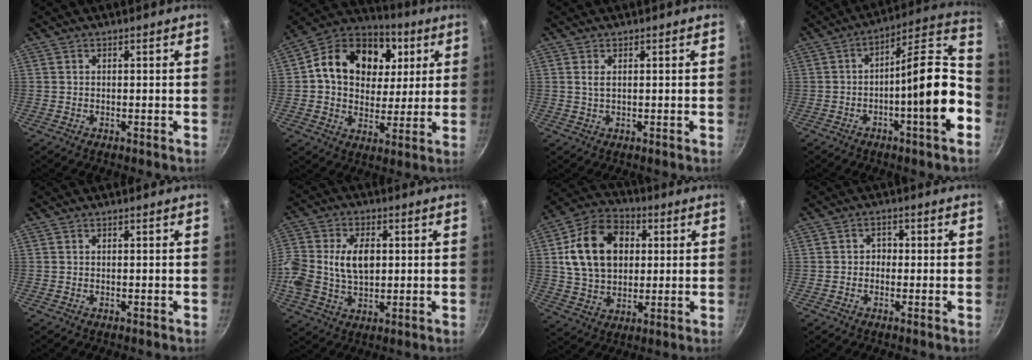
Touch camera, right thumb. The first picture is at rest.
{"total": 20.0, "force": [5.3, 15.2, 11.8], "torque": [-0.181, 0.009, 0.075]}
{"total": 1.4, "force": [0.5, 0.7, 1.2], "torque": [-0.024, -0.001, 0.009]}
{"total": 17.5, "force": [-4.8, 4.3, 16.3], "torque": [-0.207, 0.058, -0.086]}
{"total": 0.0}
{"total": 14.2, "force": [1.0, 9.8, 10.2], "torque": [-0.211, 0.025, 0.013]}
{"total": 17.0, "force": [3.3, 12.5, 11.1], "torque": [-0.171, 0.012, 0.049]}
{"total": 2.2, "force": [-0.5, 1.9, 0.9], "torque": [-0.002, 0.009, -0.013]}